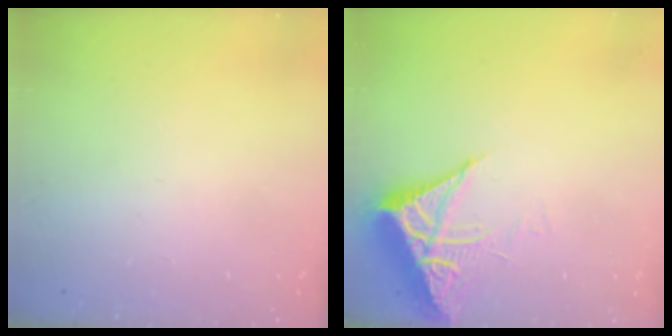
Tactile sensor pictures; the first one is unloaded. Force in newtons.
{"total": 7.0, "press": 7.0, "slide": 0.2}